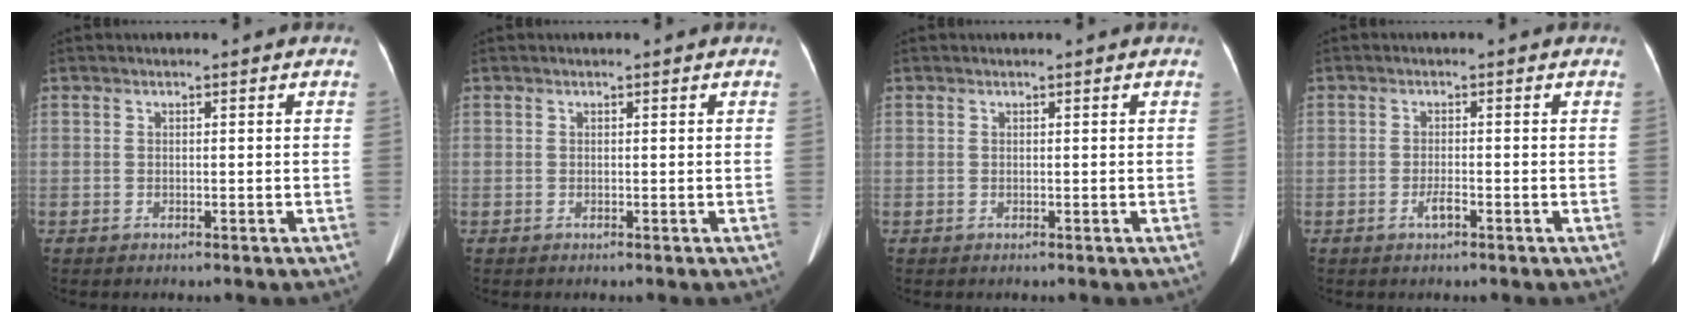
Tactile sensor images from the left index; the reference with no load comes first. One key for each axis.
{"total": 0.0}
{"total": 0.0}
{"total": 1.6, "fx": -1.0, "fy": 0.2, "fz": 1.2, "tx": -0.027, "ty": -0.001, "tz": -0.018}